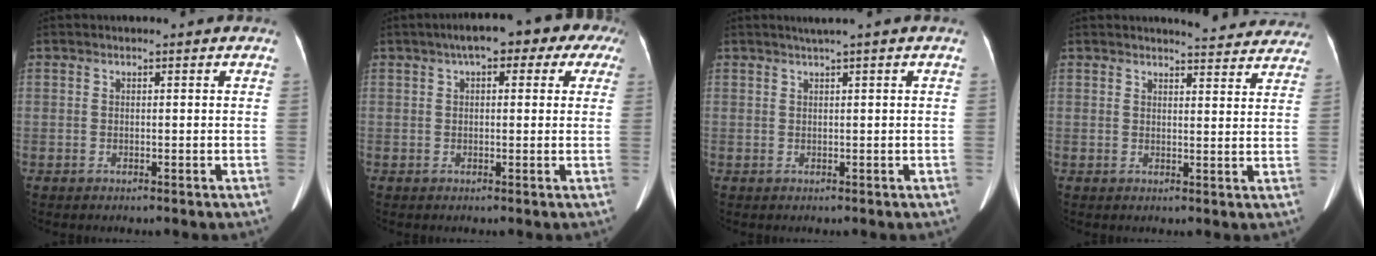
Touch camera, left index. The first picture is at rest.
{"total": 10.2, "force": [5.5, 4.3, 7.4], "torque": [-0.080, 0.052, 0.063]}
{"total": 1.4, "force": [0.9, -0.5, 0.9], "torque": [-0.022, -0.003, 0.024]}
{"total": 10.4, "force": [10.1, 1.9, 1.7], "torque": [-0.001, -0.018, 0.096]}